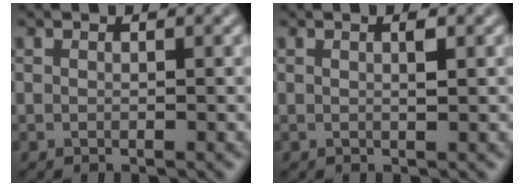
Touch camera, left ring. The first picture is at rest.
{"total": 0.7, "force": [-0.1, 0.0, 0.7], "torque": [-0.008, 0.004, 0.001]}